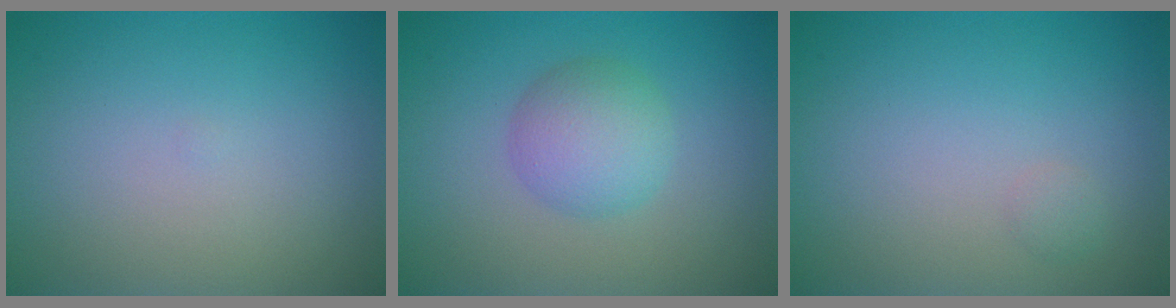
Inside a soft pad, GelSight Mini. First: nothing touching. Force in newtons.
{"total": 3.7, "press": 3.7, "slide": 0.0}
{"total": 0.6, "press": 0.6, "slide": 0.0}